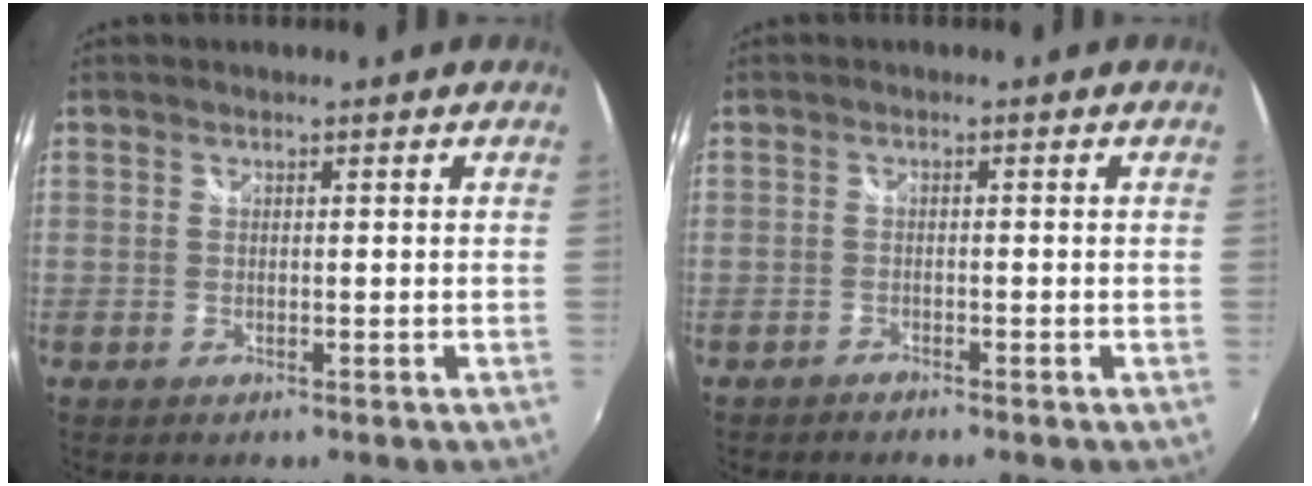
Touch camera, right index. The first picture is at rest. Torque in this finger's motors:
{"motor_torque": [-0.12, -0.13, -0.07, -0.01]}